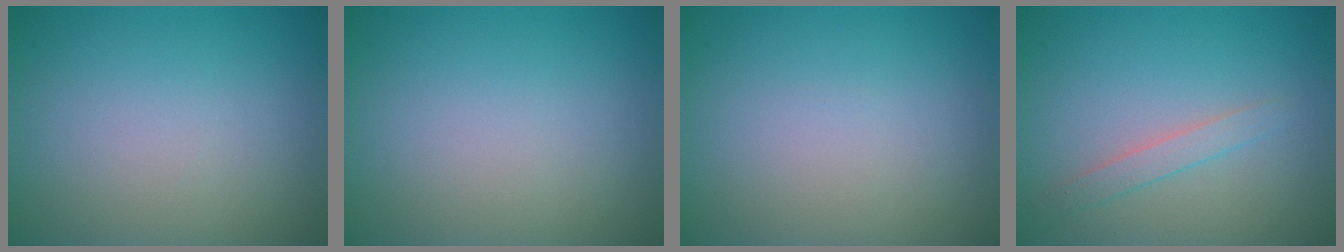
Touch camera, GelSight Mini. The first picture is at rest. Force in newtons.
{"total": 0.0}
{"total": 0.0}
{"total": 1.4, "press": 1.3, "slide": 0.1}